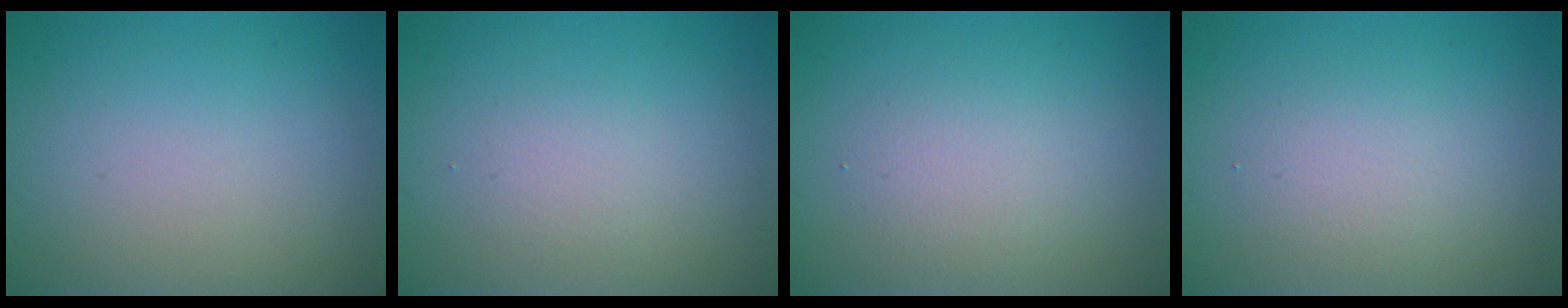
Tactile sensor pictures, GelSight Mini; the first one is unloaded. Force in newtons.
{"total": 1.4, "press": 1.4, "slide": 0.1}
{"total": 2.5, "press": 2.4, "slide": 0.1}
{"total": 2.1, "press": 2.1, "slide": 0.0}